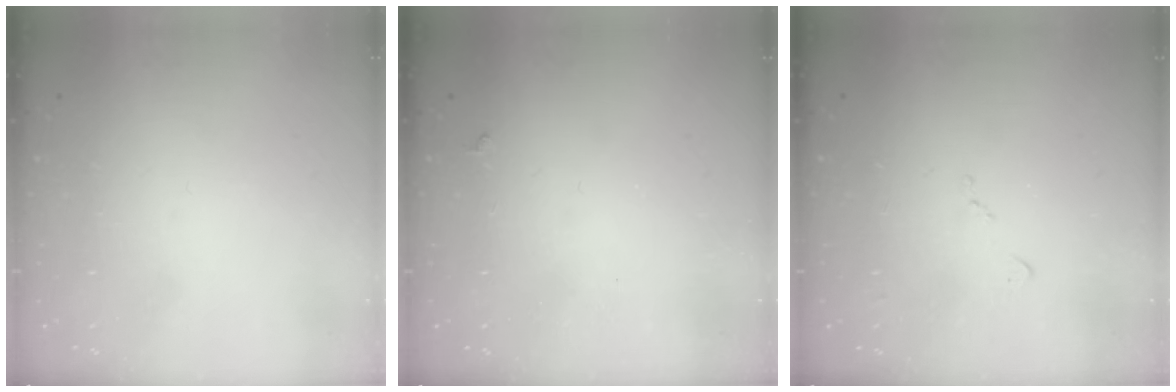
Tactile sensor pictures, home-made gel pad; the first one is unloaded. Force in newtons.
{"total": 3.0, "press": 2.9, "slide": 0.5}
{"total": 6.1, "press": 6.0, "slide": 0.8}